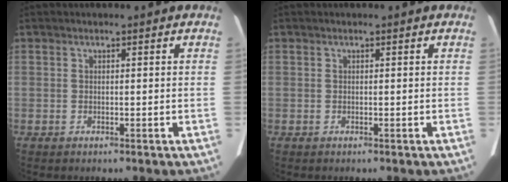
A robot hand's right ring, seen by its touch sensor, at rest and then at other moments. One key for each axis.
{"total": 0.0}